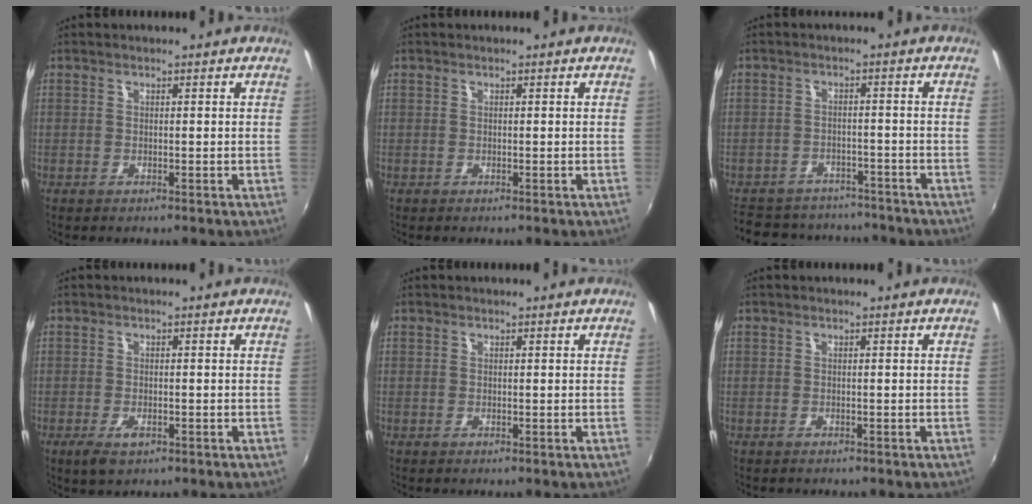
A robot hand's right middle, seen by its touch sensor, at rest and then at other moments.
{"total": 0.0}
{"total": 15.2, "force": [-12.9, 6.6, 4.6], "torque": [-0.116, 0.020, -0.172]}
{"total": 3.5, "force": [-1.9, 1.6, 2.5], "torque": [-0.053, -0.011, -0.033]}
{"total": 0.0}
{"total": 0.7, "force": [-0.6, 0.4, 0.0], "torque": [-0.004, -0.002, -0.009]}